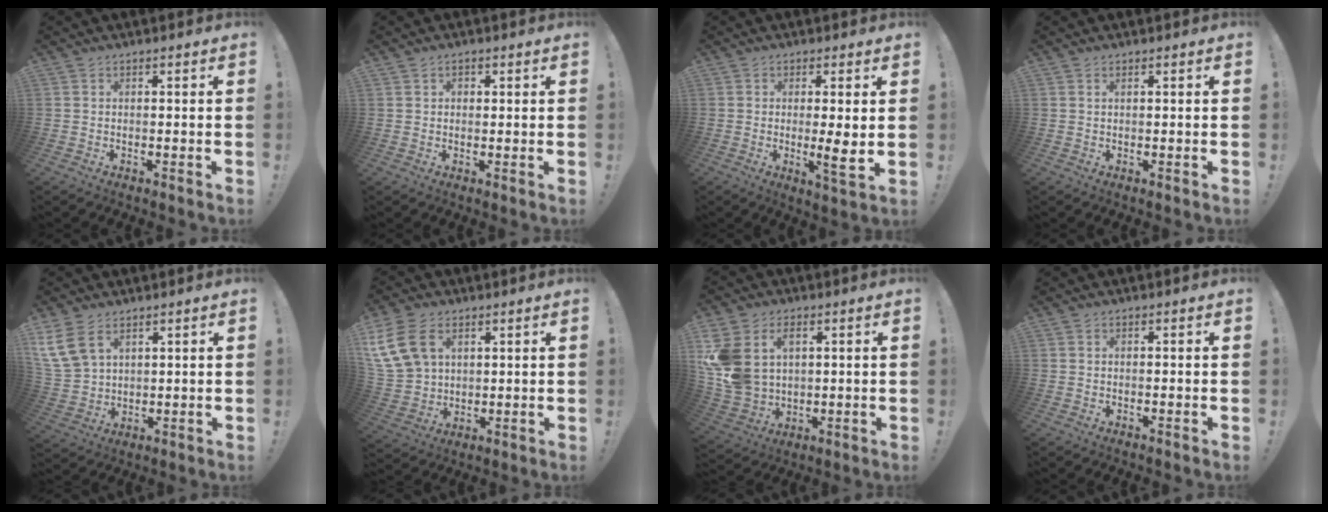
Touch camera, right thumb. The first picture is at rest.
{"total": 1.5, "force": [0.5, 1.4, 0.3], "torque": [-0.005, 0.000, 0.010]}
{"total": 6.3, "force": [-0.5, 0.1, 6.2], "torque": [-0.087, -0.015, -0.007]}
{"total": 0.7, "force": [0.4, 0.2, 0.6], "torque": [-0.010, 0.000, 0.006]}
{"total": 10.3, "force": [5.8, 6.4, 5.5], "torque": [-0.115, -0.019, 0.118]}
{"total": 15.3, "force": [6.0, 10.9, 8.8], "torque": [-0.179, -0.020, 0.119]}
{"total": 12.1, "force": [4.4, 9.3, 6.4], "torque": [-0.142, -0.022, 0.090]}
{"total": 0.0}